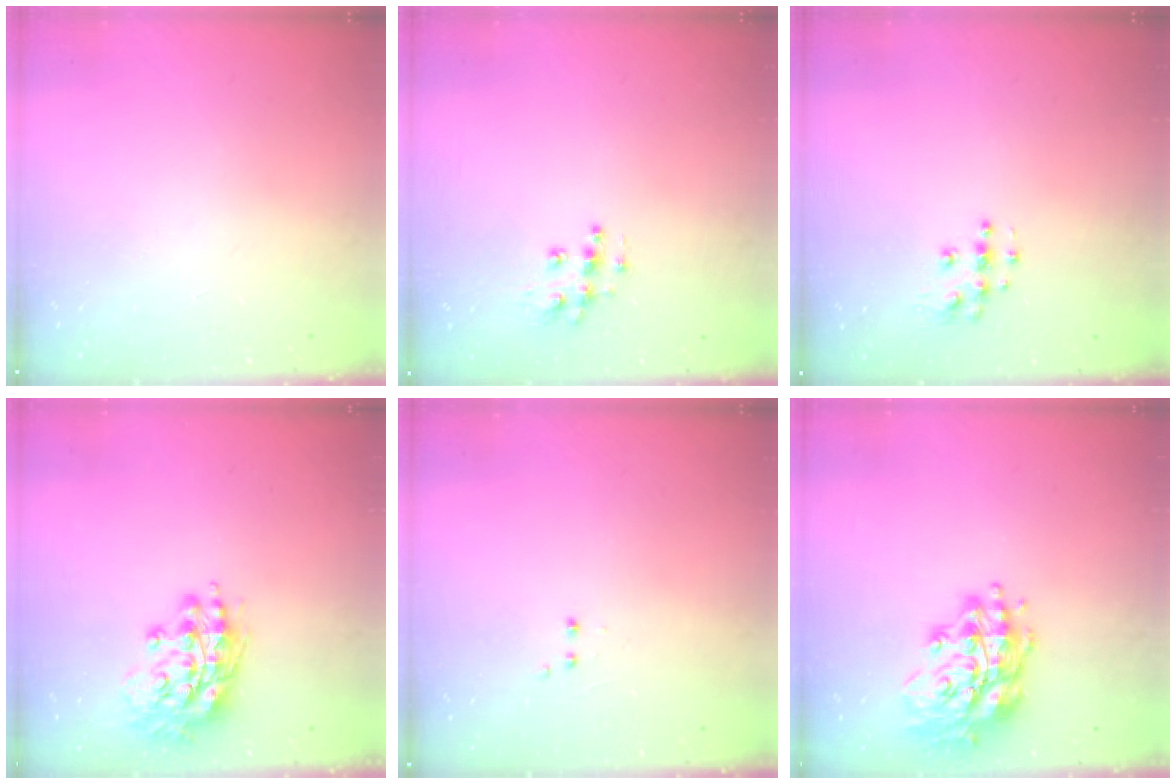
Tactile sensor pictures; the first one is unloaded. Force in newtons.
{"total": 9.0, "press": 9.0, "slide": 0.5}
{"total": 5.9, "press": 5.9, "slide": 0.1}
{"total": 13.2, "press": 13.1, "slide": 1.9}
{"total": 1.9, "press": 1.8, "slide": 0.5}
{"total": 16.1, "press": 15.9, "slide": 2.1}